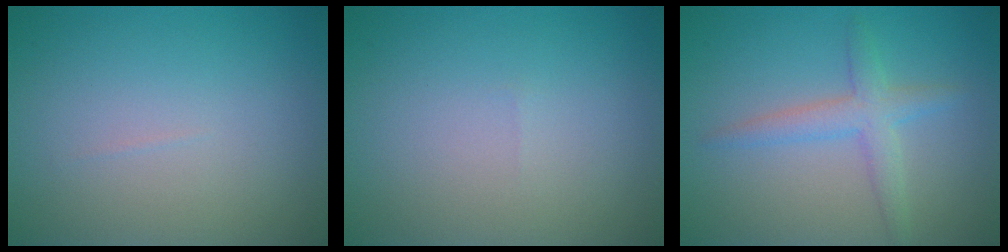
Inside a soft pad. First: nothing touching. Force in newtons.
{"total": 0.0}
{"total": 2.7, "press": 2.7, "slide": 0.1}